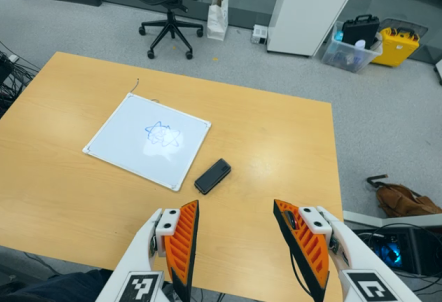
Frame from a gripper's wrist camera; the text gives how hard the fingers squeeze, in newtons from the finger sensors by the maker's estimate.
{"total": 0.0}